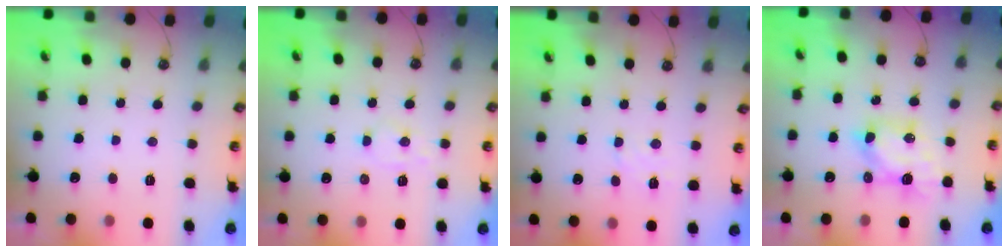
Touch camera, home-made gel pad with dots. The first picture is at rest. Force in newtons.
{"total": 4.4, "press": 4.3, "slide": 1.0}
{"total": 5.3, "press": 5.3, "slide": 0.7}
{"total": 6.4, "press": 6.4, "slide": 0.2}